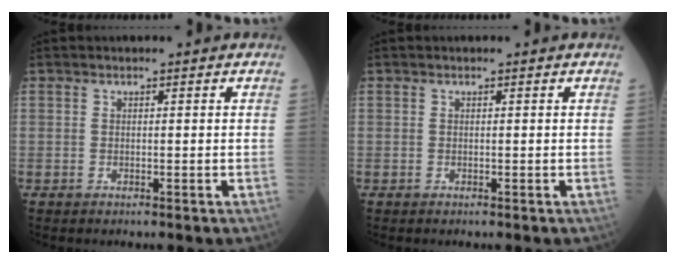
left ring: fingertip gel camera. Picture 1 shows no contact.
{"total": 0.0}